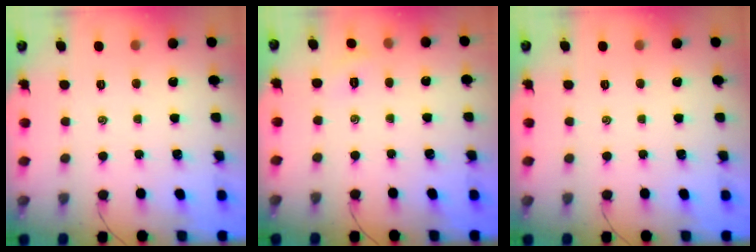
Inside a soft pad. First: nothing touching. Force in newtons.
{"total": 2.6, "press": 2.4, "slide": 0.8}
{"total": 0.0}